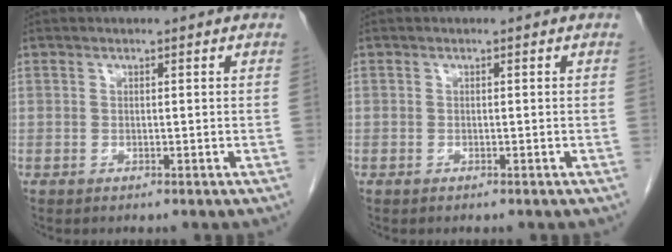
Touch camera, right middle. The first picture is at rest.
{"total": 0.0}